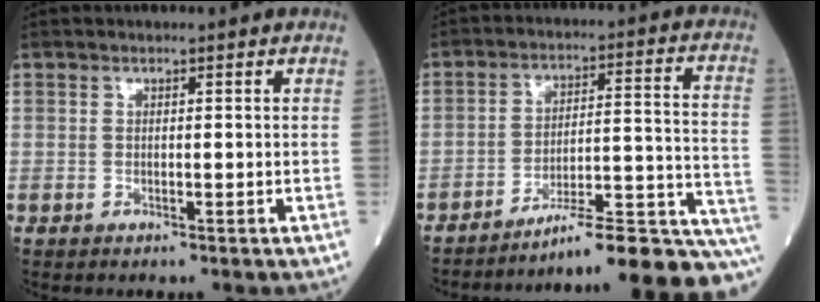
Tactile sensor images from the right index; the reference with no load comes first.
{"total": 19.5, "force": [-17.4, -0.8, 8.8], "torque": [-0.058, 0.030, -0.245]}